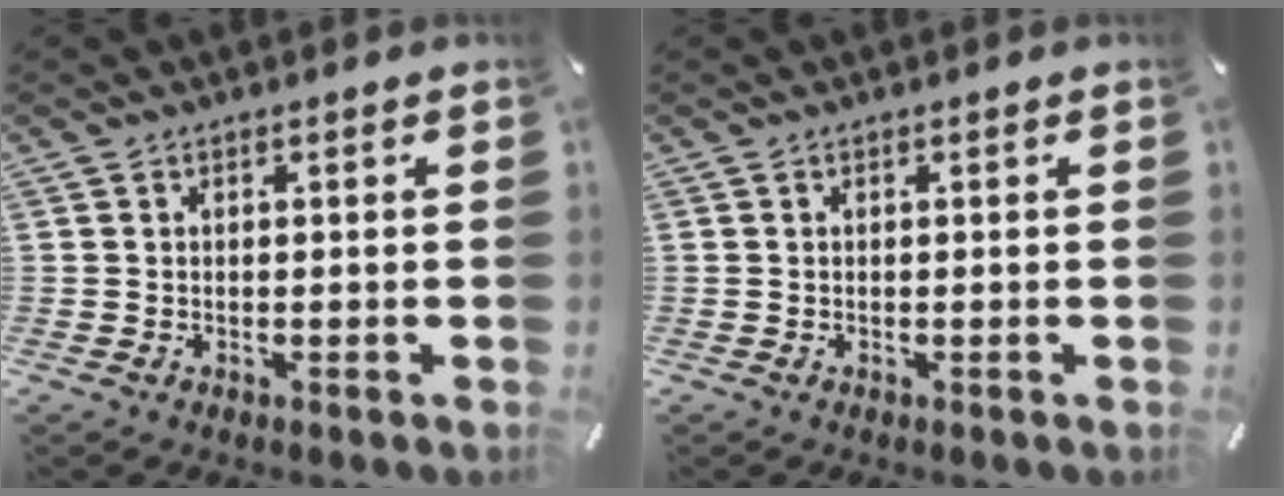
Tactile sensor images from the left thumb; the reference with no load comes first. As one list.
[{"total": 0.0}]